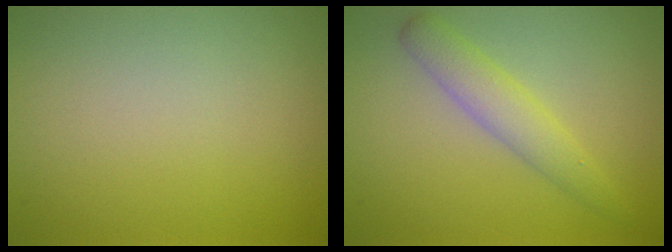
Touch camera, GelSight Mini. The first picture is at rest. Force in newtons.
{"total": 2.8, "press": 2.7, "slide": 0.1}